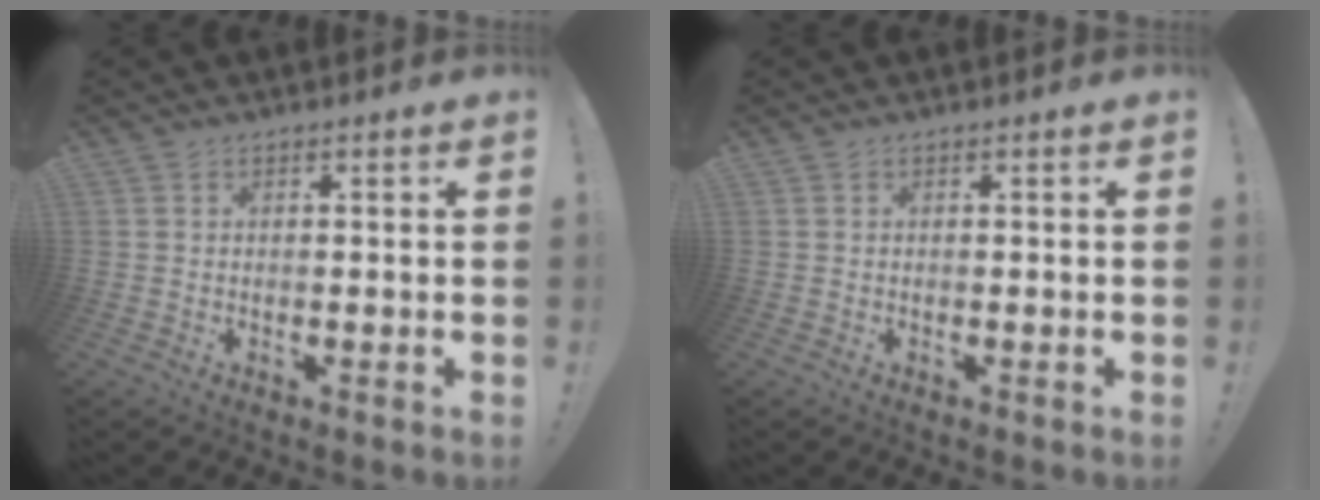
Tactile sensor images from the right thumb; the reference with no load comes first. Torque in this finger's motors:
{"motor_torque": [0.00, 0.00, 0.00, 0.01, 0.00]}